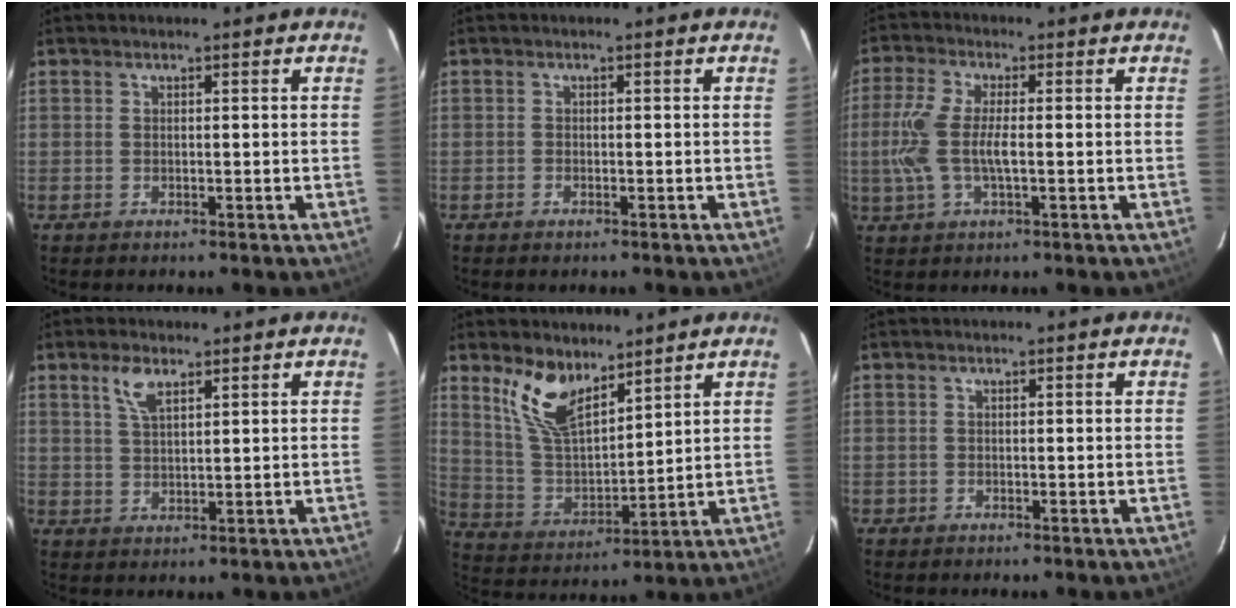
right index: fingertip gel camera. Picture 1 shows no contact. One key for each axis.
{"total": 0.8, "fx": -0.6, "fy": 0.5, "fz": 0.2, "tx": -0.006, "ty": 0.000, "tz": -0.012}
{"total": 8.5, "fx": -0.8, "fy": 2.7, "fz": 8.1, "tx": -0.178, "ty": -0.001, "tz": -0.015}
{"total": 4.3, "fx": 2.6, "fy": 1.7, "fz": 3.0, "tx": -0.059, "ty": 0.005, "tz": 0.051}
{"total": 11.4, "fx": 7.8, "fy": 4.7, "fz": 6.8, "tx": -0.139, "ty": 0.005, "tz": 0.162}
{"total": 0.9, "fx": -0.4, "fy": 0.8, "fz": -0.1, "tx": 0.000, "ty": 0.003, "tz": -0.005}